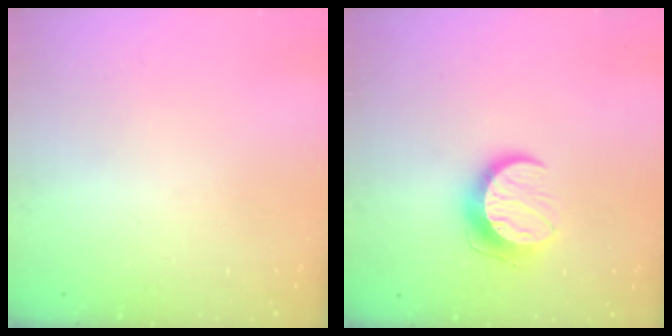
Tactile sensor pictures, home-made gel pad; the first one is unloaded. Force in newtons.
{"total": 10.3, "press": 10.2, "slide": 0.4}